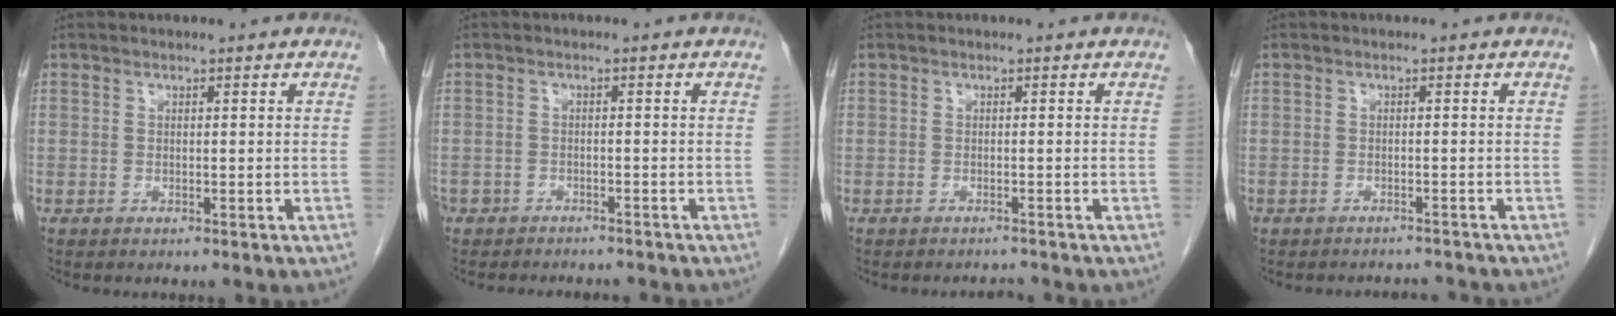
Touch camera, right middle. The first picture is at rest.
{"total": 7.4, "force": [-6.4, 3.1, 2.2], "torque": [-0.039, 0.004, -0.081]}
{"total": 0.9, "force": [-0.9, 0.0, -0.2], "torque": [-0.001, -0.006, -0.011]}
{"total": 2.9, "force": [-2.8, 0.7, -0.2], "torque": [0.006, -0.002, -0.039]}